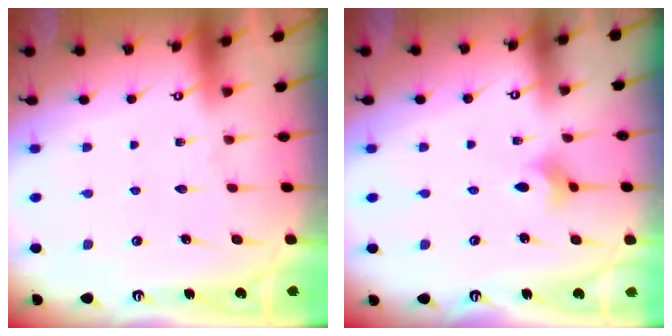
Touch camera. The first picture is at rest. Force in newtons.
{"total": 2.8, "press": 2.8, "slide": 0.7}